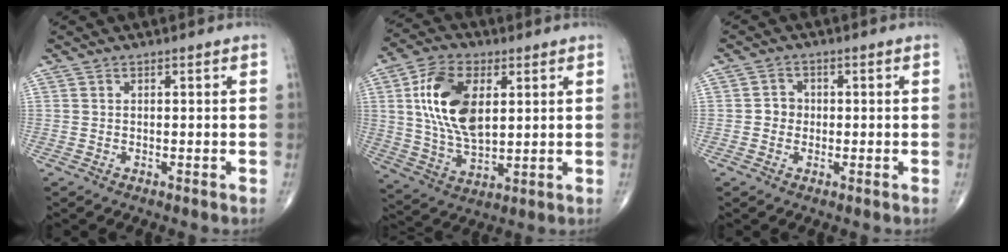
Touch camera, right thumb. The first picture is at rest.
{"total": 15.4, "force": [3.6, 8.5, 12.4], "torque": [-0.226, -0.008, 0.070]}
{"total": 2.6, "force": [-0.3, 2.4, 1.0], "torque": [0.000, 0.007, -0.011]}